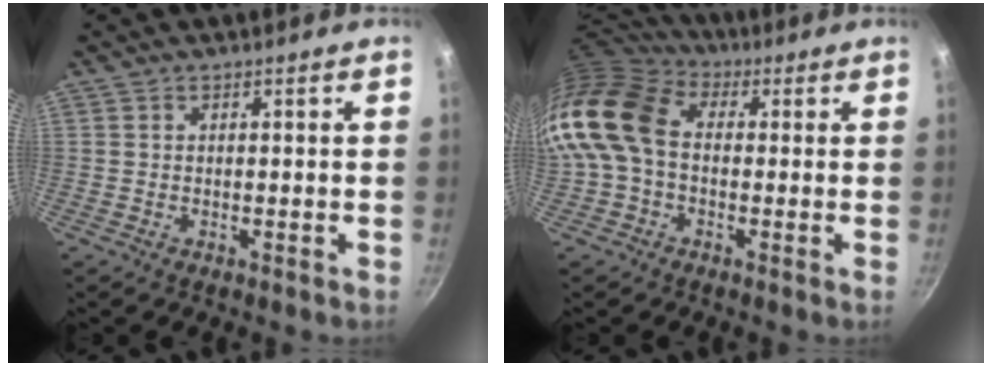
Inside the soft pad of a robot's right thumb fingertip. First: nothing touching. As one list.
[{"total": 13.2, "force": [-0.3, 9.7, 9.0], "torque": [-0.162, 0.029, -0.026]}]